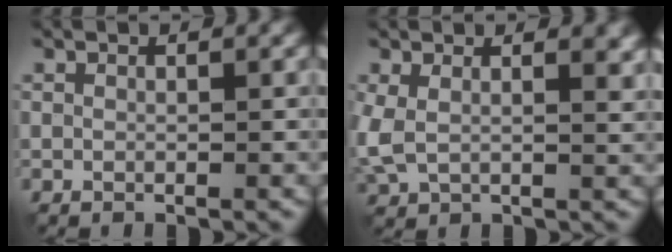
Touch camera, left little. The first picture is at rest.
{"total": 5.7, "force": [1.4, 3.5, 4.3], "torque": [-0.109, -0.013, 0.034]}